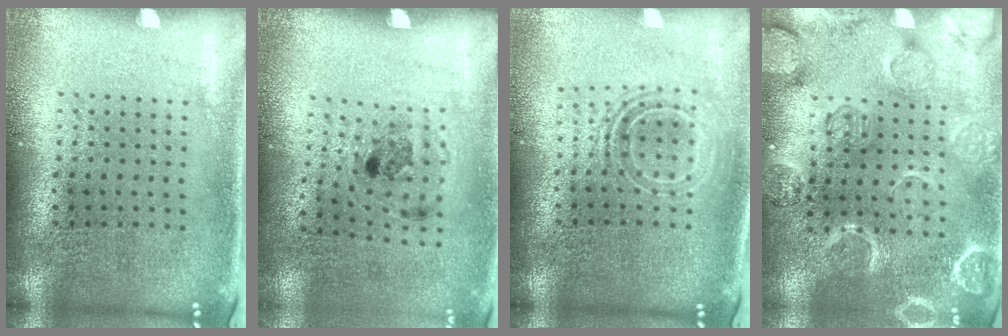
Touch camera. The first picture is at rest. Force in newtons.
{"total": 1.2, "press": 0.8, "slide": 0.9}
{"total": 1.8, "press": 1.3, "slide": 1.1}
{"total": 2.5, "press": 2.5, "slide": 0.2}